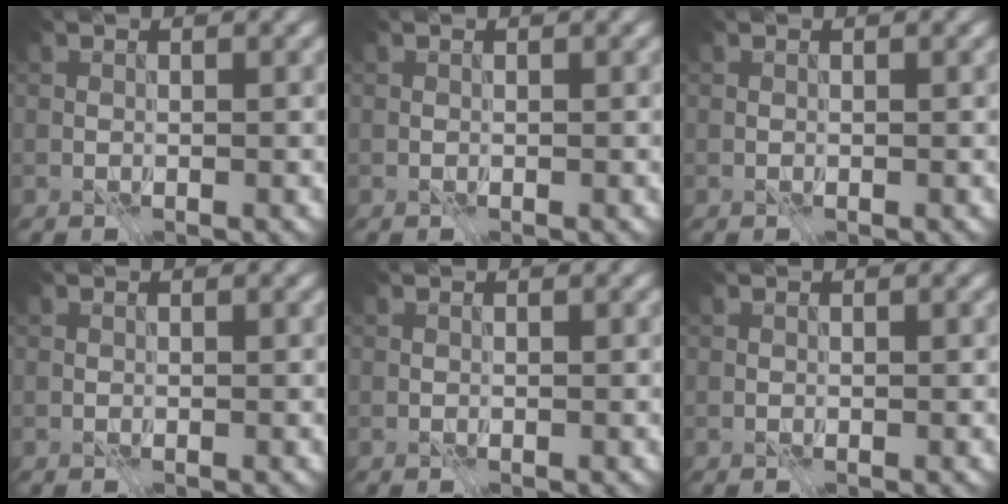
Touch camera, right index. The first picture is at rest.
{"total": 0.0}
{"total": 0.0}
{"total": 0.0}
{"total": 0.0}
{"total": 0.0}